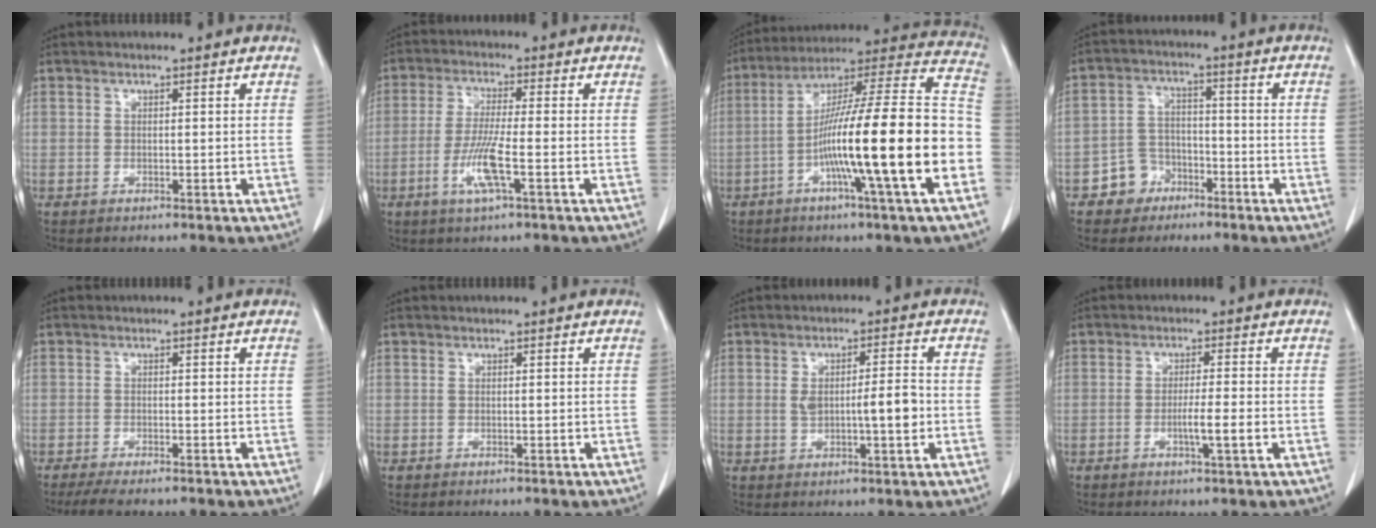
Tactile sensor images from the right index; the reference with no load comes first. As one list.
[{"total": 6.8, "force": [-2.4, 0.2, 6.4], "torque": [-0.130, -0.011, -0.047]}, {"total": 24.5, "force": [-6.4, 0.0, 23.6], "torque": [-0.318, 0.003, -0.117]}, {"total": 5.6, "force": [-3.4, 4.5, 0.6], "torque": [-0.005, 0.014, -0.054]}, {"total": 5.3, "force": [-4.4, 0.7, 2.9], "torque": [-0.041, -0.011, -0.066]}, {"total": 0.0}, {"total": 6.1, "force": [-0.4, 1.3, 6.0], "torque": [-0.102, 0.007, -0.001]}, {"total": 3.7, "force": [-1.1, -0.2, 3.6], "torque": [-0.059, -0.004, -0.017]}]